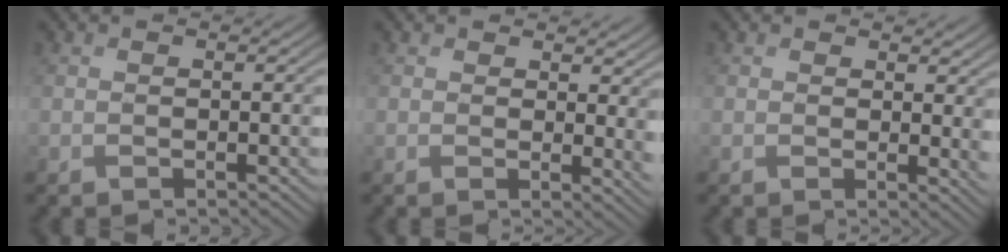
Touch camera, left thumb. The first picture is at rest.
{"total": 4.1, "force": [2.1, 1.8, 3.0], "torque": [-0.045, -0.006, 0.036]}
{"total": 3.2, "force": [1.7, 1.4, 2.4], "torque": [-0.034, -0.005, 0.029]}